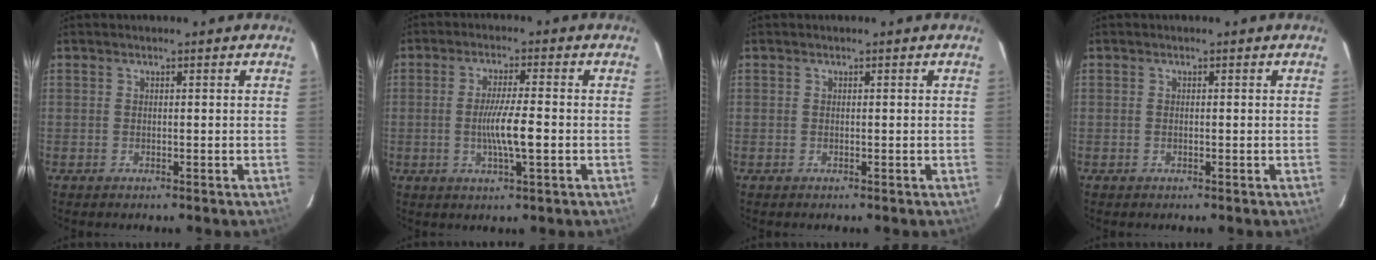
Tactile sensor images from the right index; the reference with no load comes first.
{"total": 6.7, "force": [-1.3, 0.3, 6.6], "torque": [-0.116, -0.008, -0.022]}
{"total": 0.0}
{"total": 0.0}